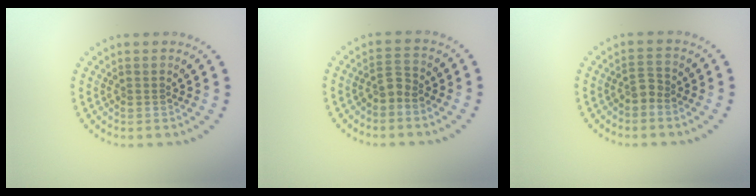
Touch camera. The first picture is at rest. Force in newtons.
{"total": 1.8, "press": 1.4, "slide": 1.2}
{"total": 1.4, "press": 1.1, "slide": 0.9}